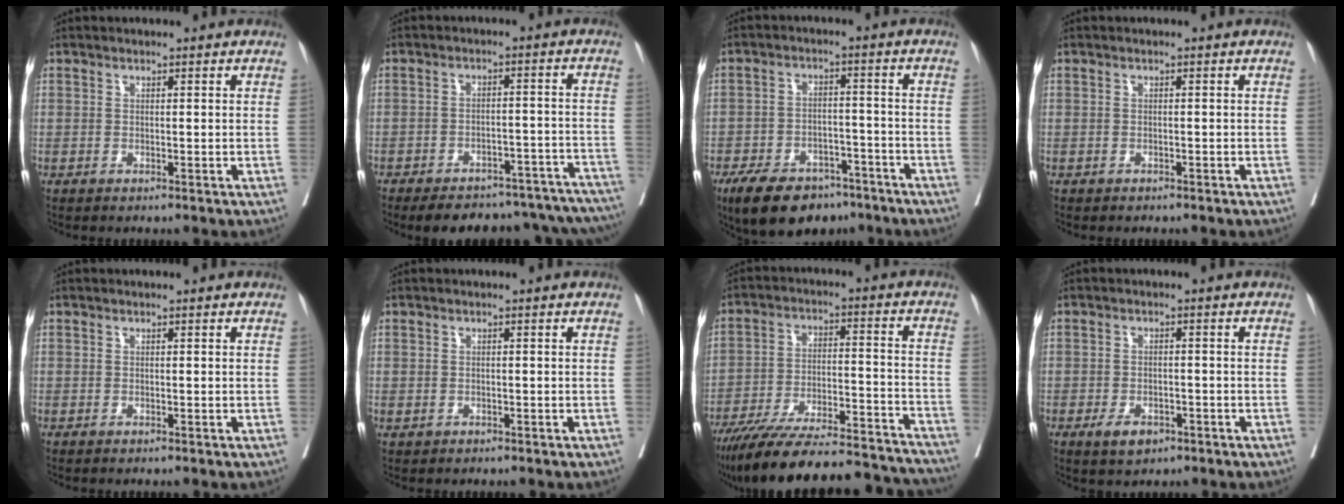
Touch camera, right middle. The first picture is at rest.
{"total": 23.0, "force": [-20.1, 7.2, 8.5], "torque": [-0.088, 0.015, -0.240]}
{"total": 12.8, "force": [-9.3, 6.3, 6.1], "torque": [-0.099, 0.001, -0.147]}
{"total": 0.9, "force": [-0.7, 0.5, 0.2], "torque": [-0.012, 0.002, -0.010]}
{"total": 0.0}
{"total": 0.8, "force": [-0.2, 0.7, 0.3], "torque": [-0.008, 0.001, 0.001]}
{"total": 28.8, "force": [-26.1, 3.8, 11.5], "torque": [-0.150, -0.019, -0.372]}
{"total": 3.8, "force": [-2.1, 2.1, 2.3], "torque": [-0.039, -0.001, -0.027]}